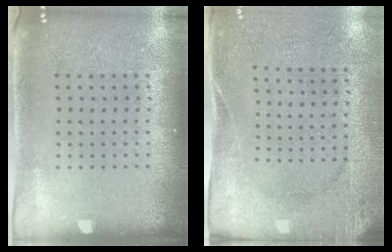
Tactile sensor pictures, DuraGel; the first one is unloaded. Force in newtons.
{"total": 2.7, "press": 2.1, "slide": 1.7}